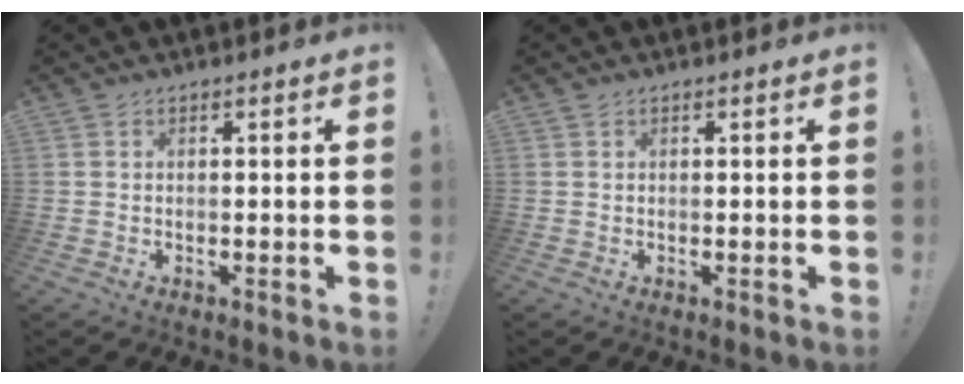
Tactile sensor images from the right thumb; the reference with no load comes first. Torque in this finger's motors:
{"motor_torque": [-0.03, 0.13, 0.10, -0.06, 0.00]}